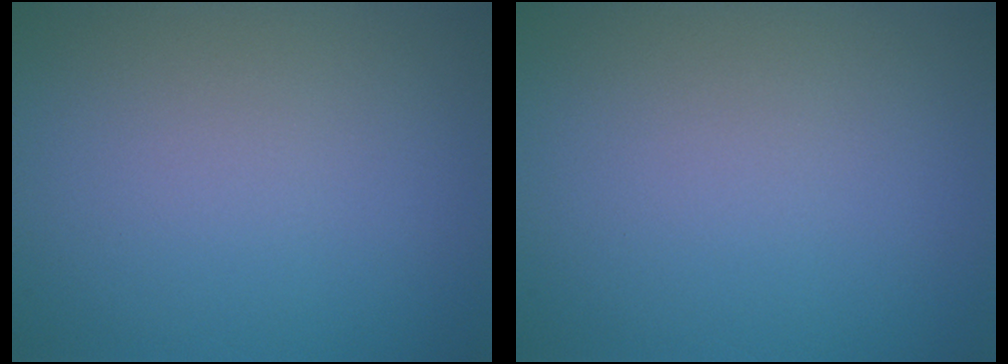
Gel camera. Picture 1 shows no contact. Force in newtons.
{"total": 0.0}